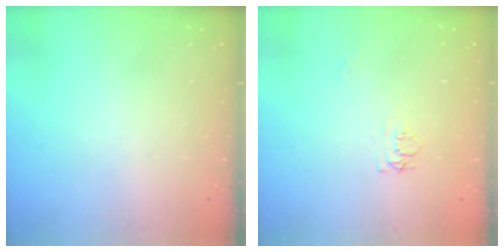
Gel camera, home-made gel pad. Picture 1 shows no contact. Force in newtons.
{"total": 6.2, "press": 6.2, "slide": 0.6}